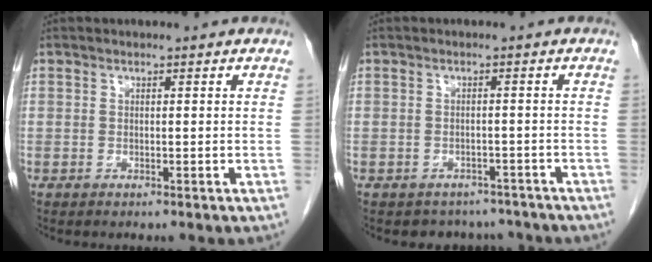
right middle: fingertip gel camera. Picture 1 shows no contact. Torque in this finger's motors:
{"motor_torque": [0.01, -0.01, 0.01, 0.01]}